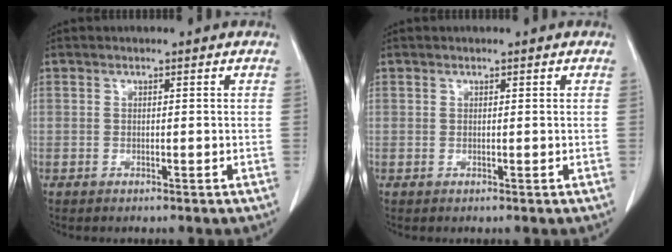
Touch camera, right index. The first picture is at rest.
{"total": 0.0}